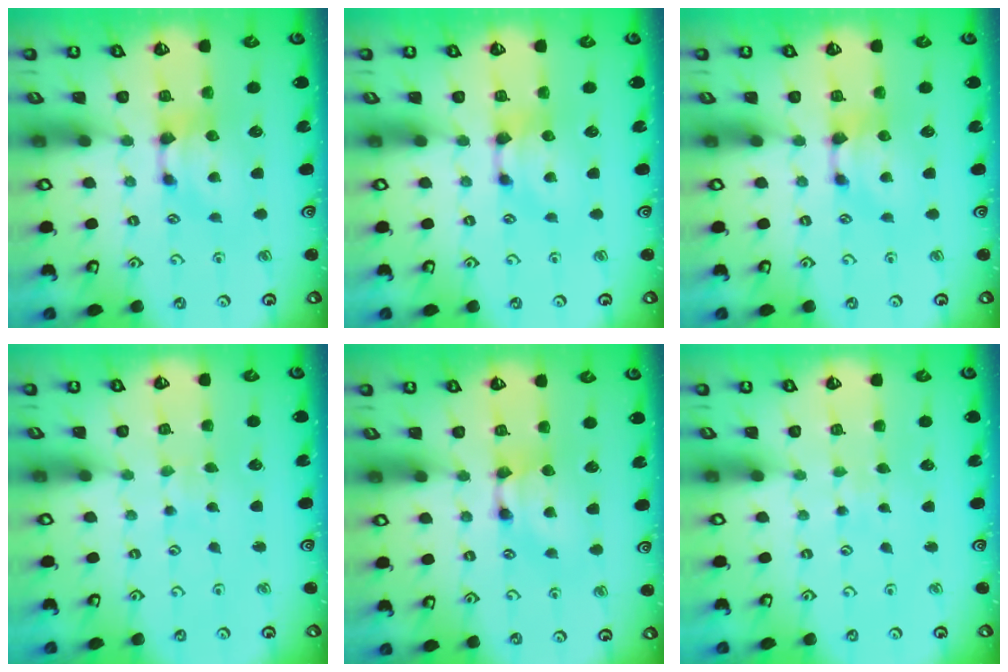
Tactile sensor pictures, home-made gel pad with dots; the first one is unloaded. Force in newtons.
{"total": 0.0}
{"total": 0.0}
{"total": 5.3, "press": 5.3, "slide": 0.1}
{"total": 1.7, "press": 1.7, "slide": 0.1}
{"total": 5.2, "press": 5.2, "slide": 0.3}